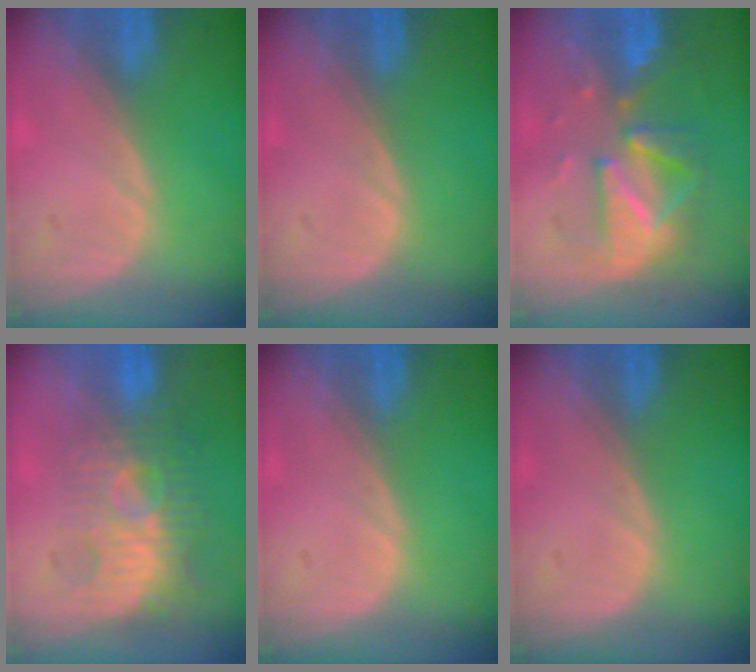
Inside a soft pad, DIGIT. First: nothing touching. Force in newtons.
{"total": 0.0}
{"total": 8.1, "press": 8.1, "slide": 0.8}
{"total": 9.9, "press": 8.5, "slide": 5.1}
{"total": 0.0}
{"total": 0.0}